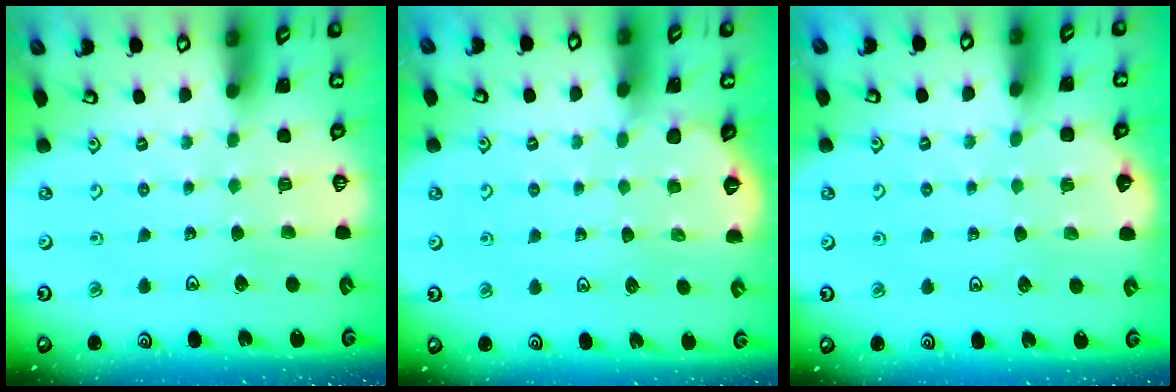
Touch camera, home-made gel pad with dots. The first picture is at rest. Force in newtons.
{"total": 2.3, "press": 2.3, "slide": 0.1}
{"total": 2.1, "press": 2.1, "slide": 0.2}